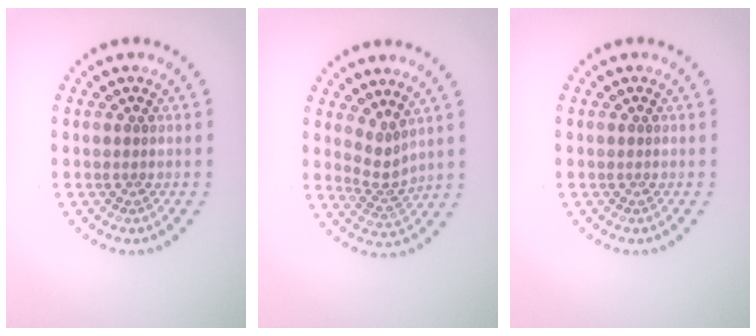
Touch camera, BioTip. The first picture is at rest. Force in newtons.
{"total": 2.3, "press": 1.6, "slide": 1.7}
{"total": 0.0}